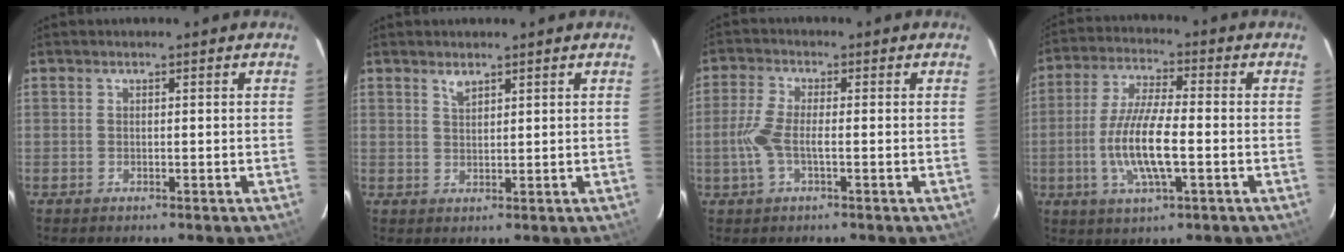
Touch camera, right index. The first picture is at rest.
{"total": 1.8, "force": [1.4, 0.6, 0.9], "torque": [-0.015, 0.002, 0.027]}
{"total": 5.9, "force": [-1.3, 1.8, 5.5], "torque": [-0.126, 0.002, -0.026]}
{"total": 11.6, "force": [-2.6, 2.8, 10.9], "torque": [-0.221, -0.005, -0.051]}